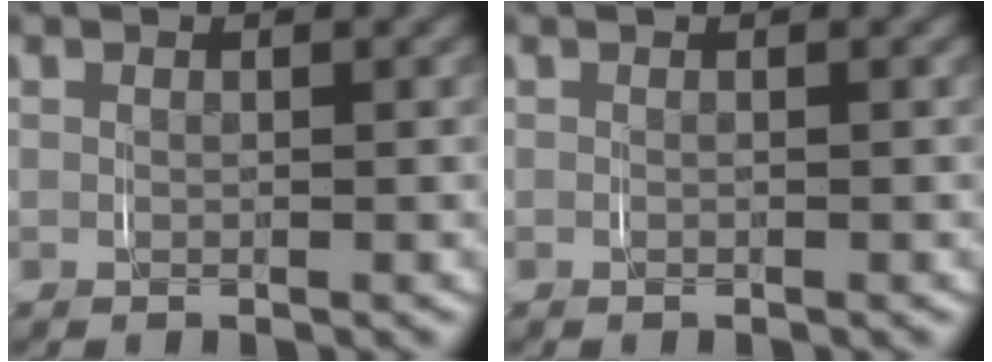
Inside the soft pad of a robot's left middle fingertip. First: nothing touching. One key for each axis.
{"total": 0.0}